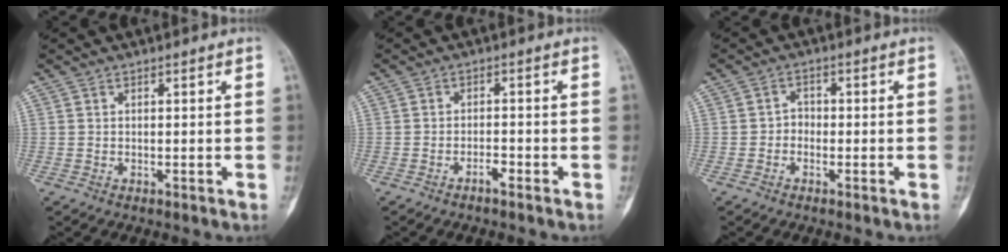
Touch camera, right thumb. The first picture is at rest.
{"total": 1.7, "force": [-1.3, 0.4, 1.0], "torque": [-0.018, 0.011, -0.024]}
{"total": 1.9, "force": [-0.8, 1.6, 0.8], "torque": [0.004, 0.009, -0.024]}